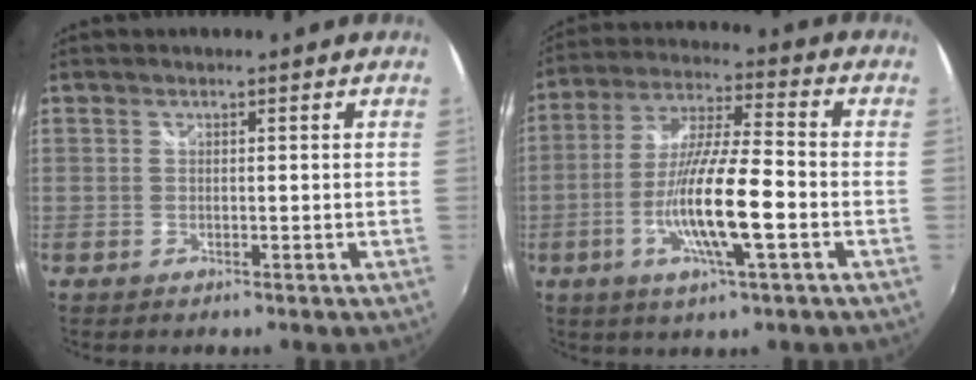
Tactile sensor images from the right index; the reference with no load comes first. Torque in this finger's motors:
{"motor_torque": [1.40, -0.74, 1.05, 0.21]}